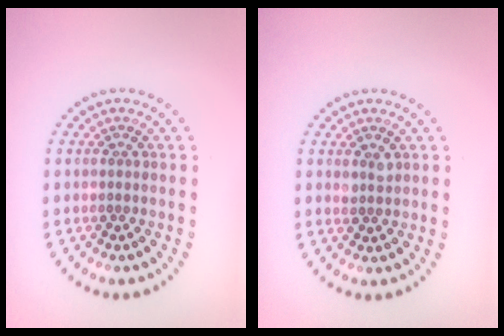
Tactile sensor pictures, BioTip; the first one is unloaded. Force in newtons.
{"total": 1.1, "press": 1.0, "slide": 0.3}